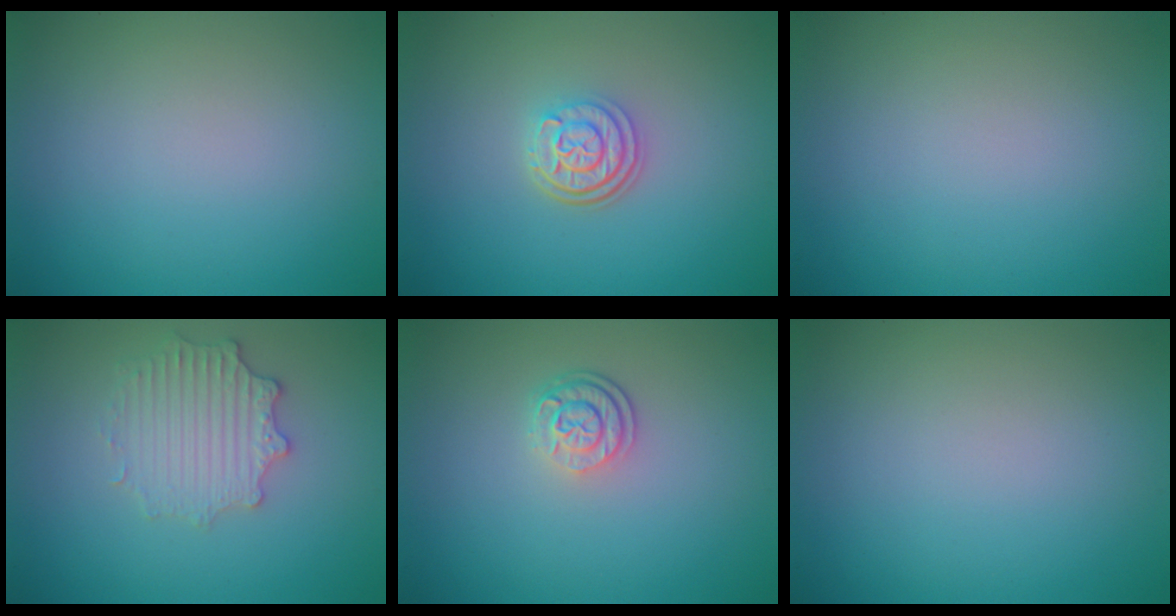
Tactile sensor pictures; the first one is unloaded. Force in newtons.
{"total": 3.0, "press": 2.4, "slide": 1.8}
{"total": 0.0}
{"total": 2.7, "press": 2.6, "slide": 0.5}
{"total": 2.6, "press": 1.9, "slide": 1.7}
{"total": 0.0}